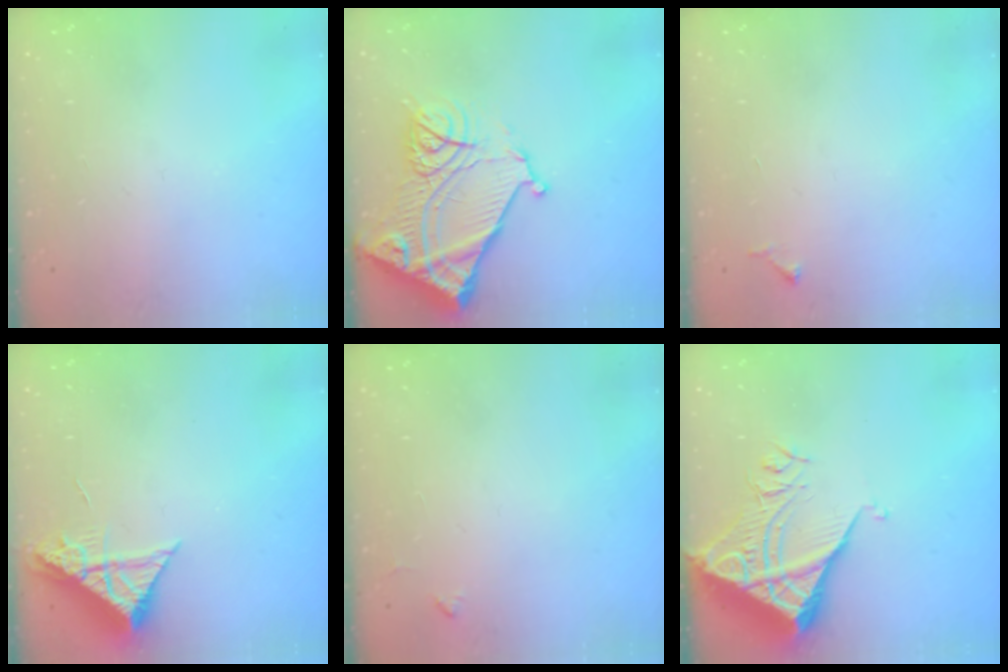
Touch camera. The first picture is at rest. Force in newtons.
{"total": 18.5, "press": 18.4, "slide": 1.9}
{"total": 4.2, "press": 4.1, "slide": 0.4}
{"total": 8.4, "press": 8.4, "slide": 0.8}
{"total": 3.5, "press": 3.5, "slide": 0.5}
{"total": 10.6, "press": 10.6, "slide": 1.1}